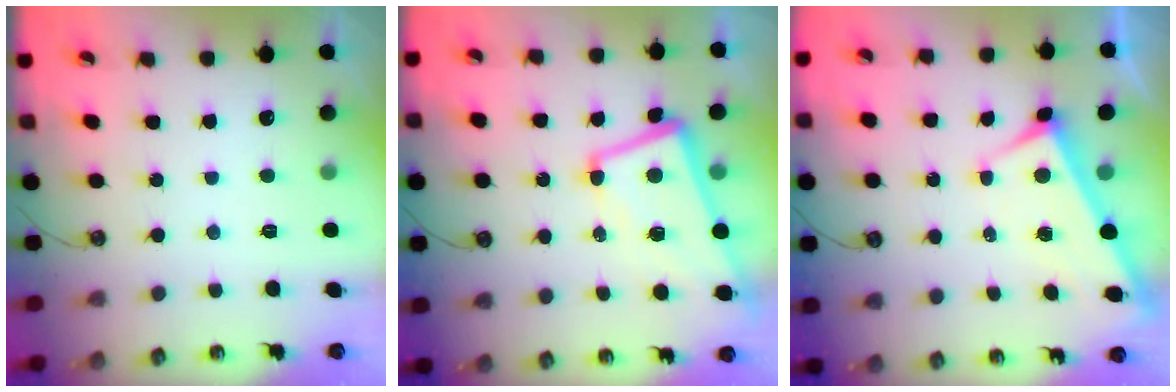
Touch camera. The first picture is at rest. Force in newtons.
{"total": 5.6, "press": 5.3, "slide": 1.7}
{"total": 3.3, "press": 3.3, "slide": 0.5}